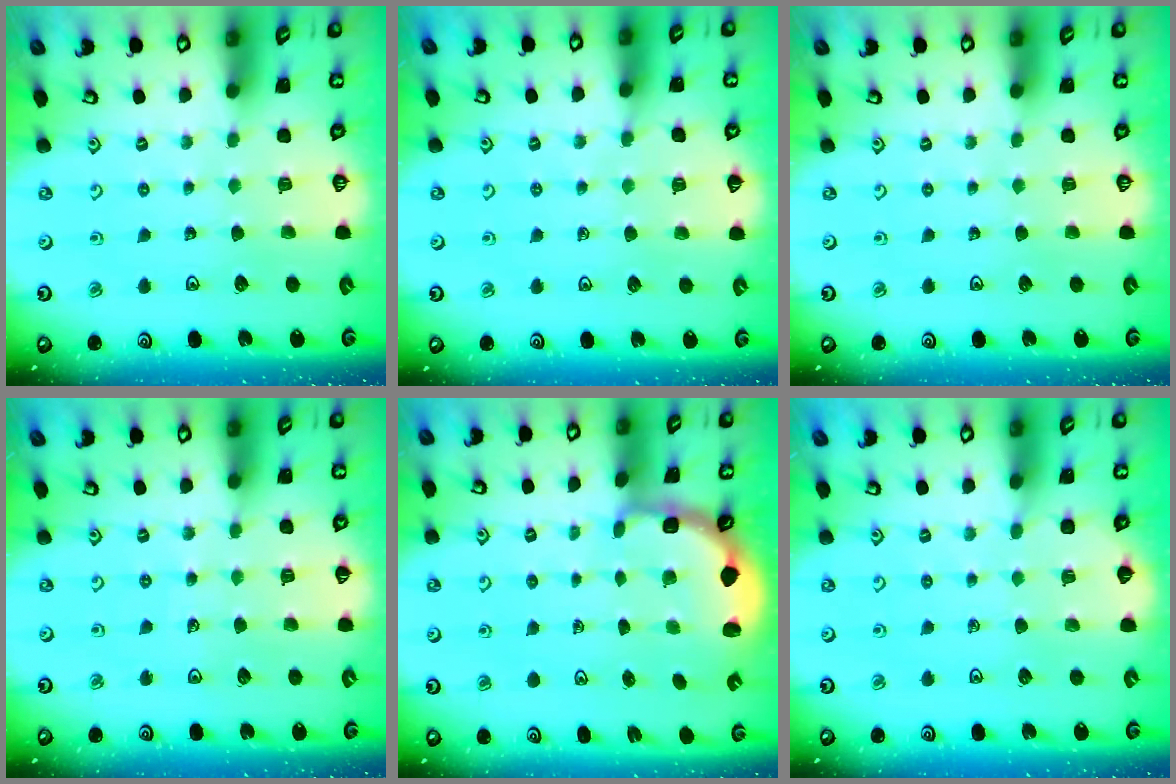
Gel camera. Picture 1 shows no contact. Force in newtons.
{"total": 5.7, "press": 5.5, "slide": 1.3}
{"total": 0.0}
{"total": 4.5, "press": 4.5, "slide": 0.7}
{"total": 2.5, "press": 2.2, "slide": 1.1}
{"total": 2.5, "press": 2.5, "slide": 0.3}